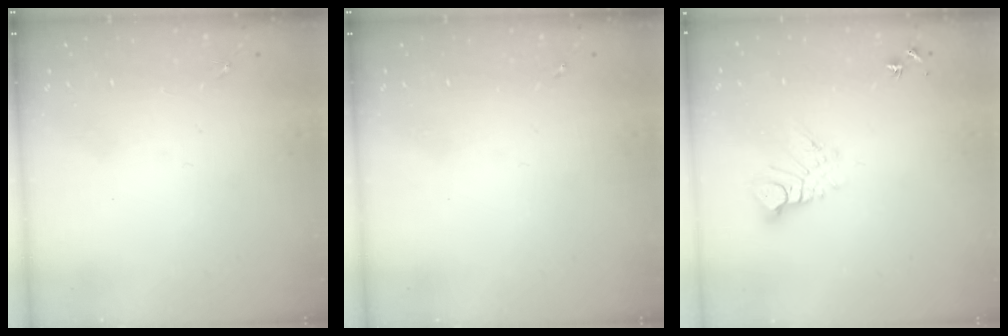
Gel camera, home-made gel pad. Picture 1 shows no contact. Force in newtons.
{"total": 0.0}
{"total": 7.7, "press": 7.7, "slide": 0.7}